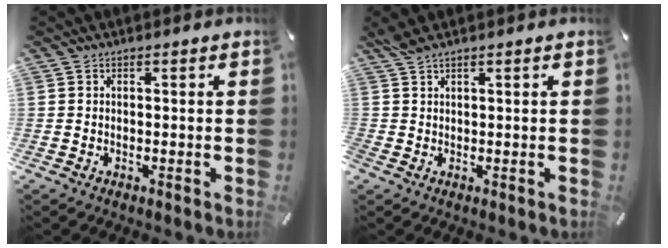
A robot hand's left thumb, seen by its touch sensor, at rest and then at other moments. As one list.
[{"total": 1.4, "force": [1.2, 0.3, 0.6], "torque": [-0.014, 0.000, 0.022]}]